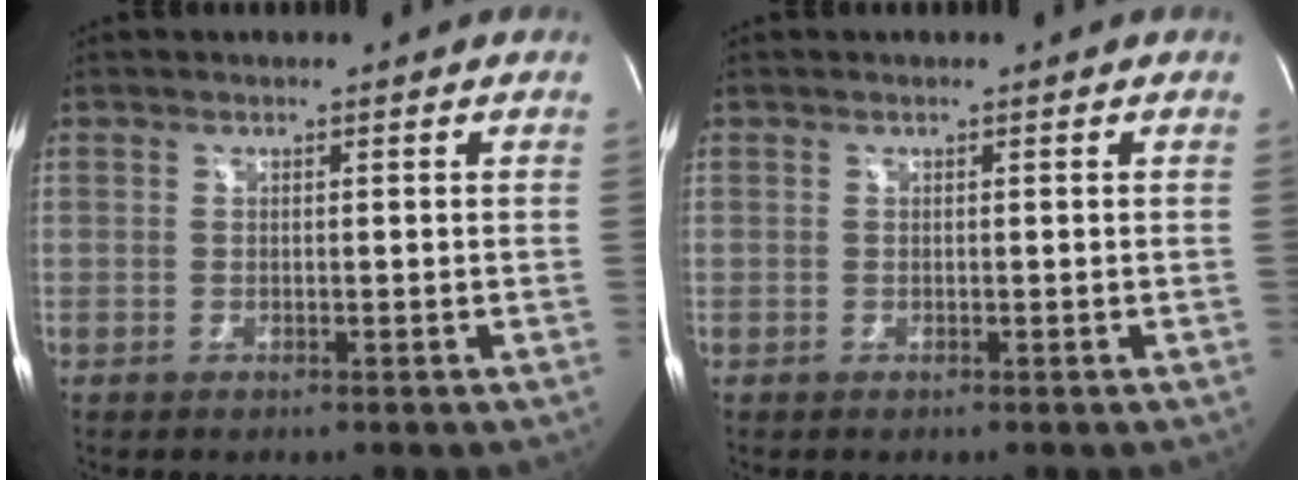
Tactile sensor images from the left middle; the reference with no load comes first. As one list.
[{"total": 0.0}]